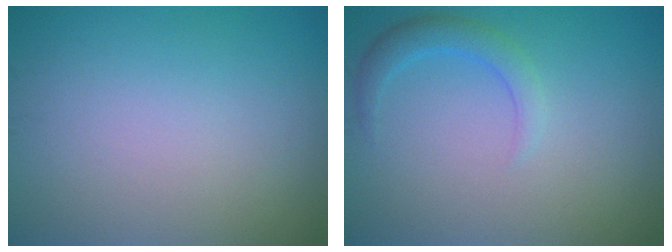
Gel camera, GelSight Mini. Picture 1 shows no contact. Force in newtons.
{"total": 2.1, "press": 2.1, "slide": 0.1}